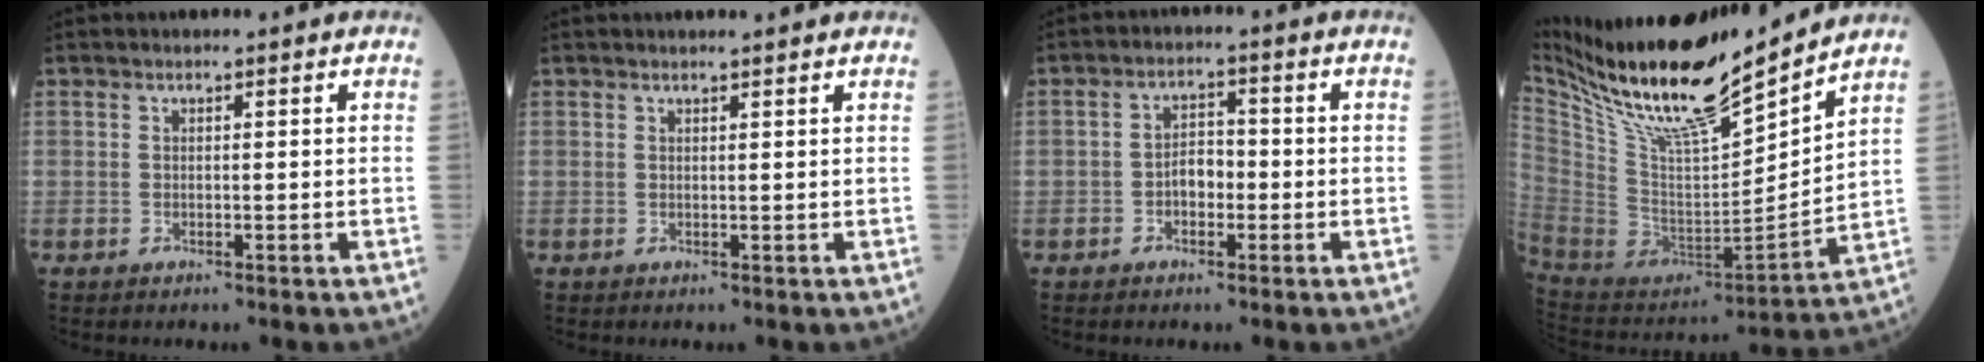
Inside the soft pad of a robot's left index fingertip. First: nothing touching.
{"total": 3.0, "force": [2.8, 0.0, 1.0], "torque": [-0.015, 0.011, 0.031]}
{"total": 3.5, "force": [-1.1, 2.0, 2.6], "torque": [-0.046, 0.013, -0.023]}
{"total": 21.5, "force": [17.8, 1.8, 11.8], "torque": [-0.214, -0.013, 0.329]}